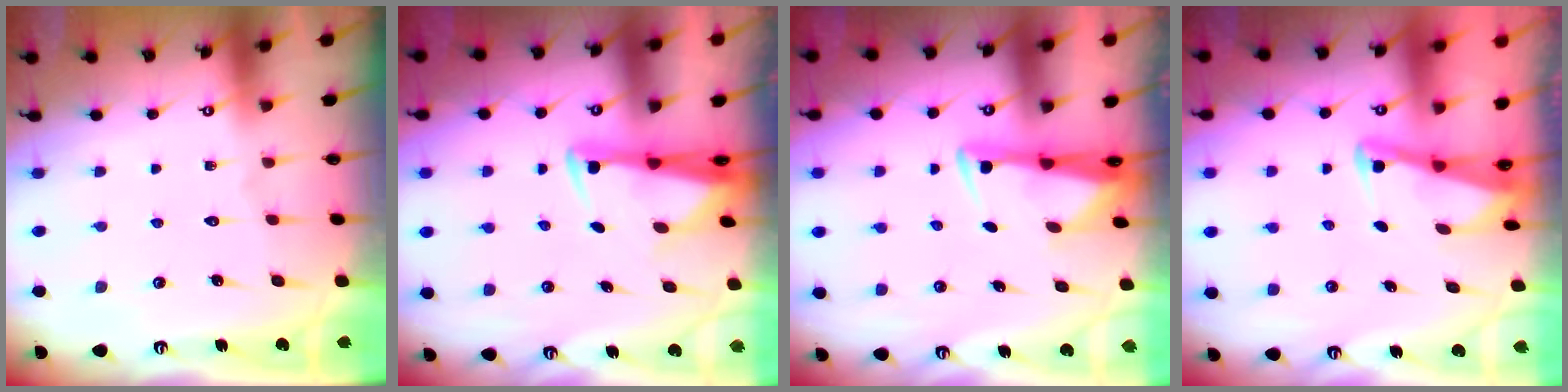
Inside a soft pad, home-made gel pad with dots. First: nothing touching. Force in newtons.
{"total": 3.1, "press": 2.9, "slide": 1.0}
{"total": 2.9, "press": 2.7, "slide": 0.9}
{"total": 2.9, "press": 2.9, "slide": 0.4}